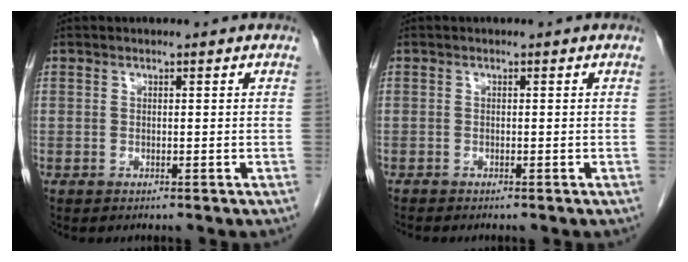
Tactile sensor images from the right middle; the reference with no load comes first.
{"total": 0.5, "force": [-0.5, 0.0, 0.0], "torque": [-0.007, -0.001, -0.013]}